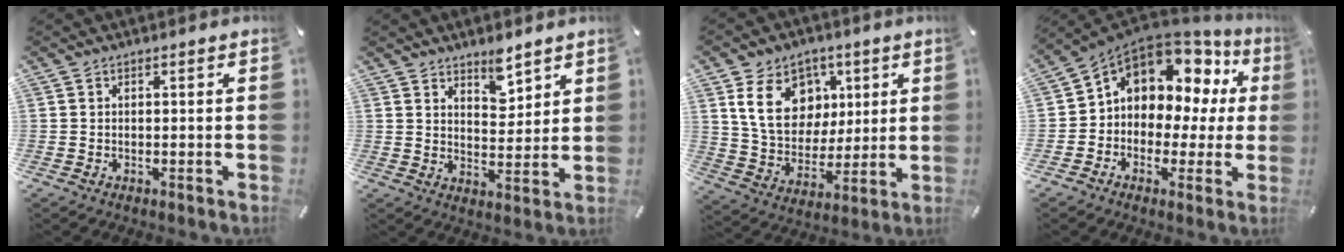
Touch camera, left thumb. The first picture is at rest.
{"total": 5.7, "force": [5.0, 2.4, 1.2], "torque": [0.001, -0.040, 0.088]}
{"total": 15.9, "force": [5.4, 12.7, 7.9], "torque": [-0.131, -0.006, 0.103]}
{"total": 9.8, "force": [4.6, 7.7, 3.9], "torque": [-0.075, -0.044, 0.084]}